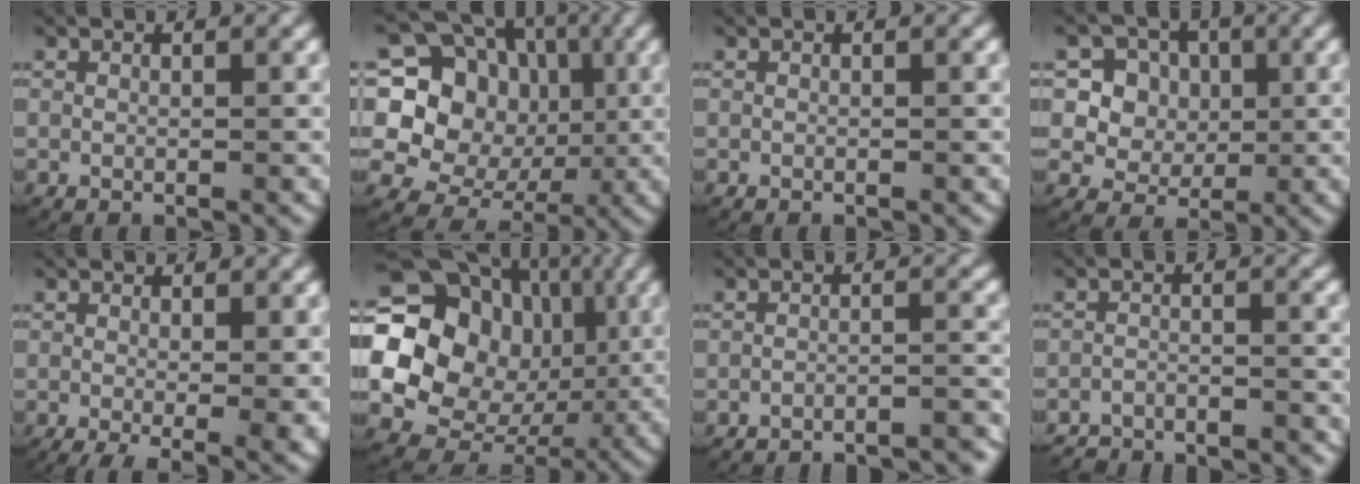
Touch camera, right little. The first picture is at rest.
{"total": 16.8, "force": [0.0, 14.9, 7.8], "torque": [-0.186, -0.040, 0.003]}
{"total": 0.0}
{"total": 6.6, "force": [0.0, 6.3, 2.1], "torque": [-0.055, -0.013, -0.002]}
{"total": 4.8, "force": [-2.1, 1.6, 4.0], "torque": [-0.048, -0.023, -0.022]}
{"total": 19.8, "force": [0.1, 17.2, 9.9], "torque": [-0.220, -0.047, 0.006]}
{"total": 6.5, "force": [-6.2, 1.2, 1.2], "torque": [-0.009, -0.012, -0.099]}
{"total": 4.1, "force": [-4.0, 1.0, 0.3], "torque": [-0.007, -0.014, -0.070]}